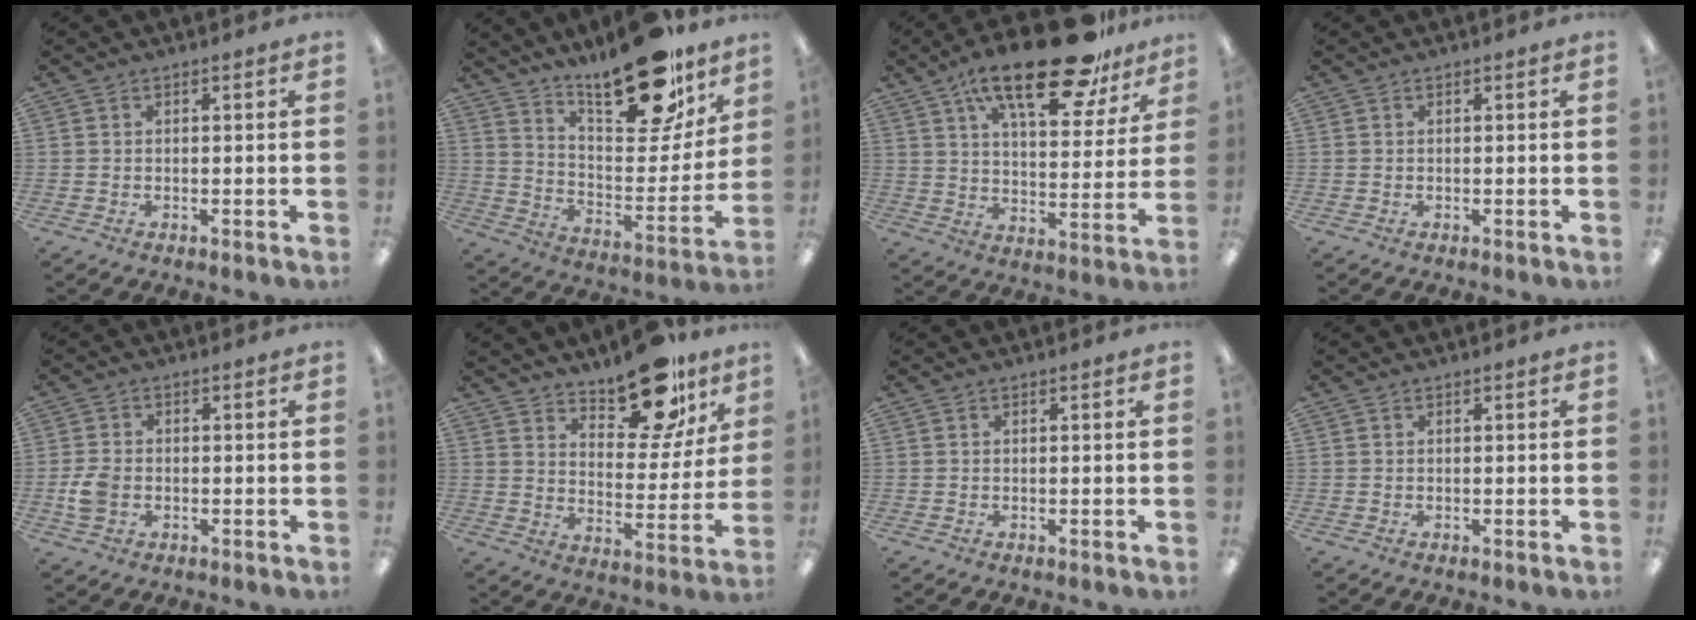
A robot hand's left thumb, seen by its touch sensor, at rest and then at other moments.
{"total": 23.7, "force": [18.0, 8.5, 12.9], "torque": [-0.174, -0.127, 0.301]}
{"total": 22.6, "force": [15.4, 8.1, 14.5], "torque": [-0.224, -0.086, 0.255]}
{"total": 0.0}
{"total": 4.9, "force": [-1.1, 3.6, 3.1], "torque": [-0.065, 0.005, -0.021]}
{"total": 16.6, "force": [12.7, 6.8, 8.1], "torque": [-0.104, -0.085, 0.218]}
{"total": 0.0}
{"total": 0.0}